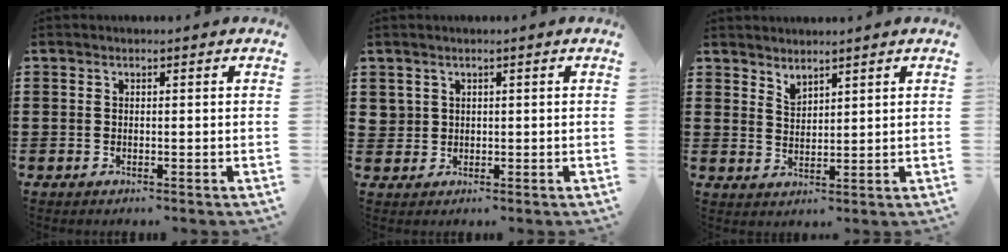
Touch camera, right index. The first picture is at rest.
{"total": 1.8, "force": [0.7, 1.6, 0.1], "torque": [-0.010, 0.008, 0.013]}
{"total": 2.2, "force": [2.1, 0.4, -0.2], "torque": [-0.001, 0.000, 0.042]}